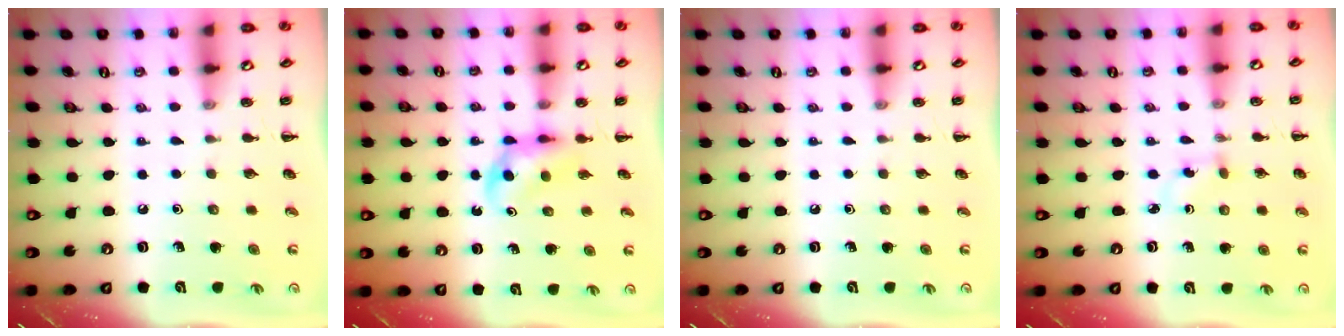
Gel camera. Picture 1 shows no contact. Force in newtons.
{"total": 3.2, "press": 3.0, "slide": 1.0}
{"total": 0.0}
{"total": 2.4, "press": 2.2, "slide": 0.9}